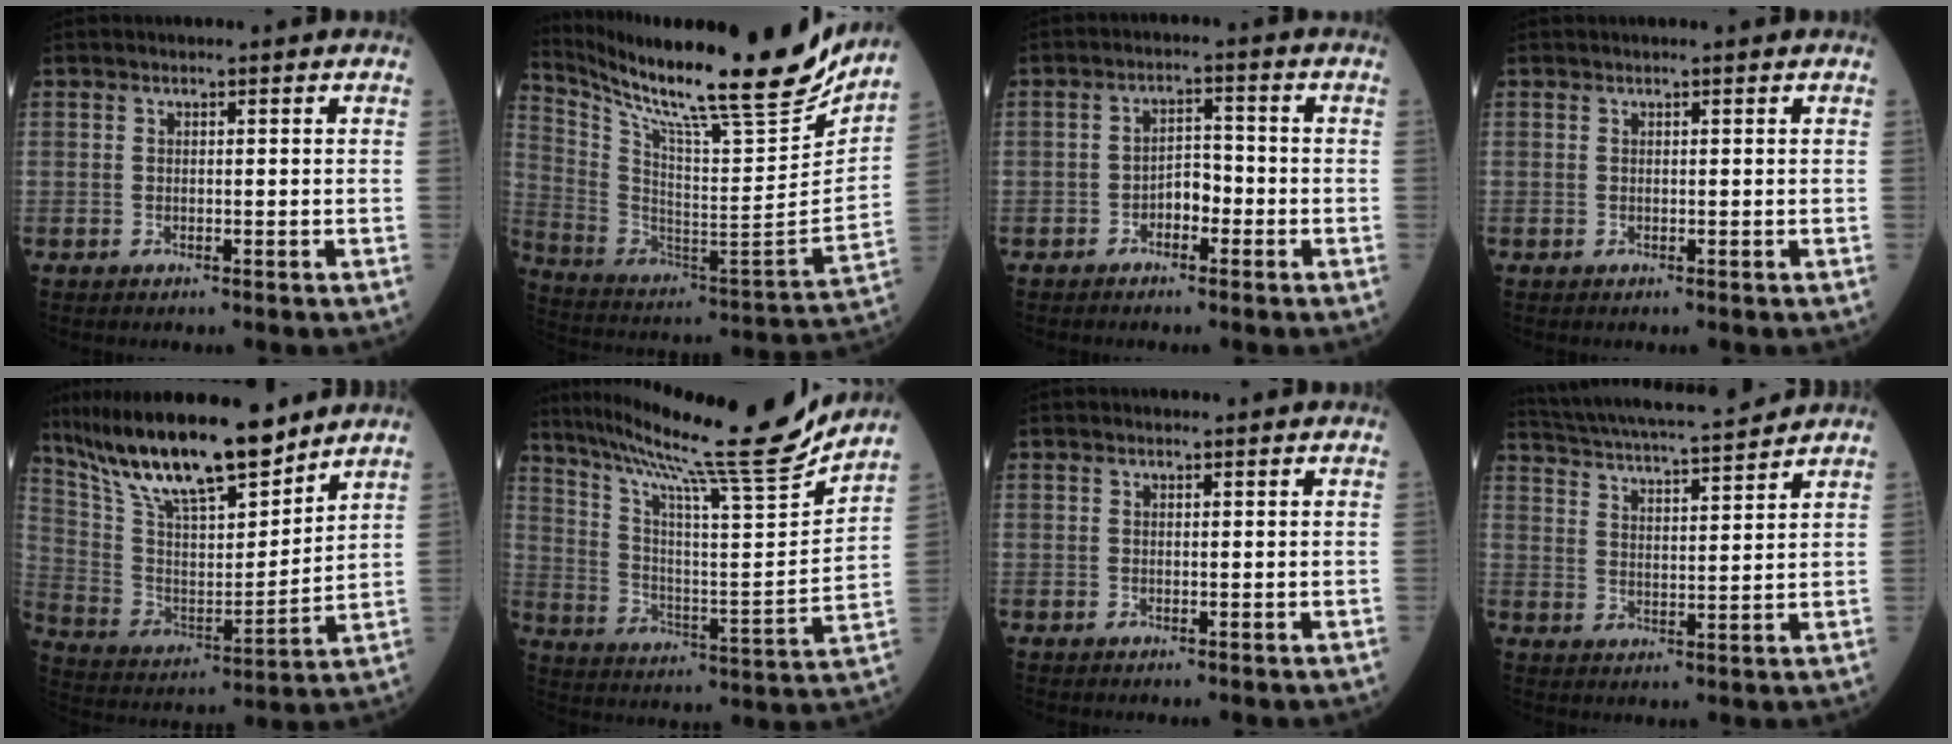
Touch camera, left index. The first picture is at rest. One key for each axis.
{"total": 26.3, "fx": 22.5, "fy": 1.0, "fz": 13.7, "tx": -0.251, "ty": -0.075, "tz": 0.351}
{"total": 3.3, "fx": -1.8, "fy": 1.6, "fz": 2.2, "tx": -0.031, "ty": 0.007, "tz": -0.038}
{"total": 0.7, "fx": 0.6, "fy": -0.2, "fz": 0.3, "tx": -0.003, "ty": 0.000, "tz": 0.008}
{"total": 19.5, "fx": 15.7, "fy": 3.6, "fz": 10.9, "tx": -0.198, "ty": 0.002, "tz": 0.289}
{"total": 22.9, "fx": 19.9, "fy": -1.1, "fz": 11.1, "tx": -0.191, "ty": -0.049, "tz": 0.301}
{"total": 0.7, "fx": 0.6, "fy": 0.1, "fz": 0.4, "tx": -0.009, "ty": 0.007, "tz": 0.010}
{"total": 14.8, "fx": 13.5, "fy": 1.0, "fz": 6.0, "tx": -0.118, "ty": 0.014, "tz": 0.214}